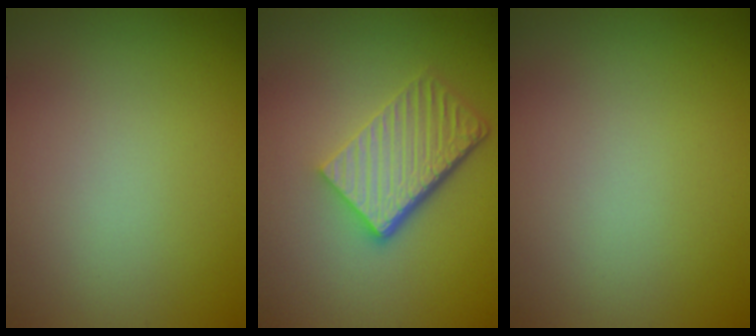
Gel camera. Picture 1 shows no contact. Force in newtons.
{"total": 6.0, "press": 4.1, "slide": 4.4}
{"total": 0.0}